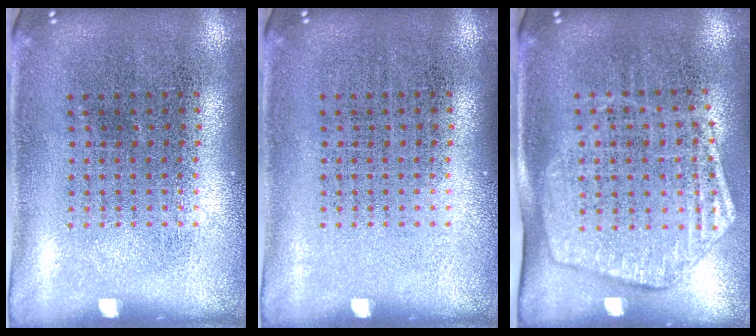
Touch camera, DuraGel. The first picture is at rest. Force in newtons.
{"total": 0.0}
{"total": 1.8, "press": 1.5, "slide": 0.8}